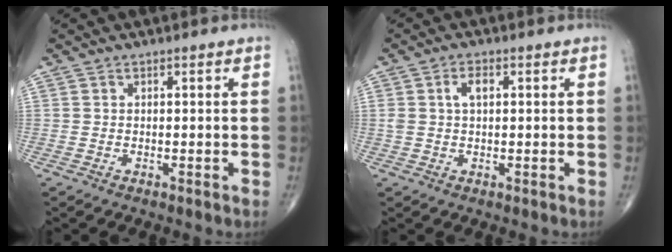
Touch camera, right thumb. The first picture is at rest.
{"total": 3.3, "force": [0.9, 1.7, 2.7], "torque": [-0.054, 0.008, 0.019]}